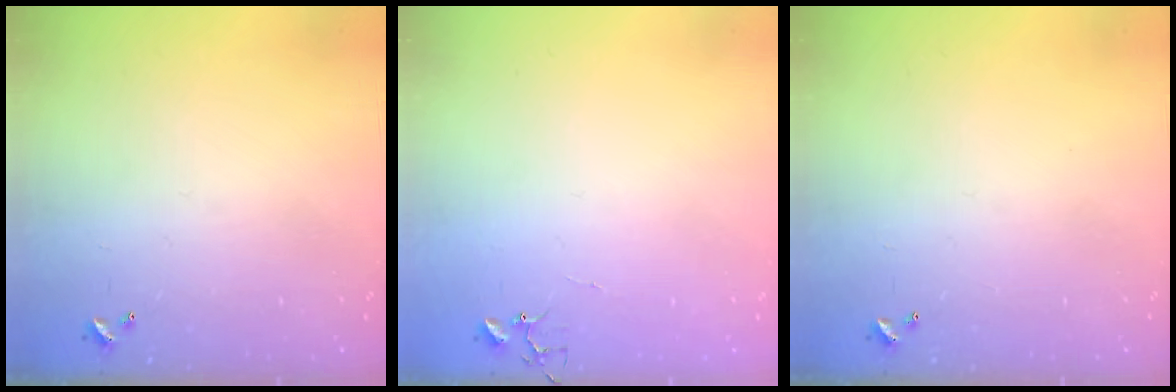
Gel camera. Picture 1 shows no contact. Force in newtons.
{"total": 3.4, "press": 3.4, "slide": 0.3}
{"total": 0.0}